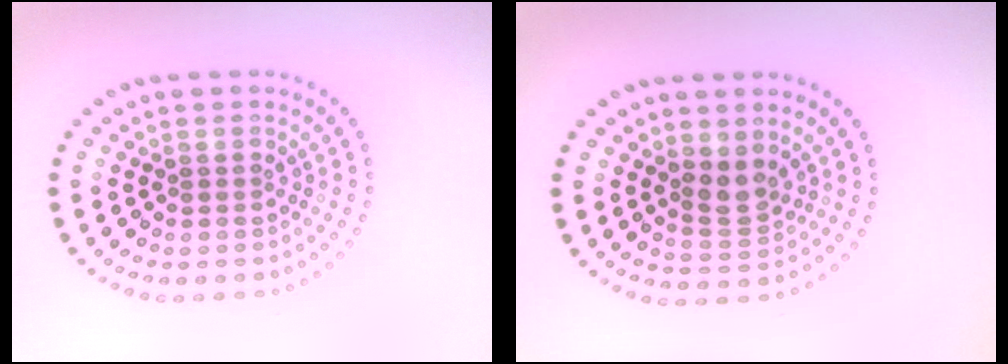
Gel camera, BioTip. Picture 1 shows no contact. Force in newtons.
{"total": 2.2, "press": 1.8, "slide": 1.4}